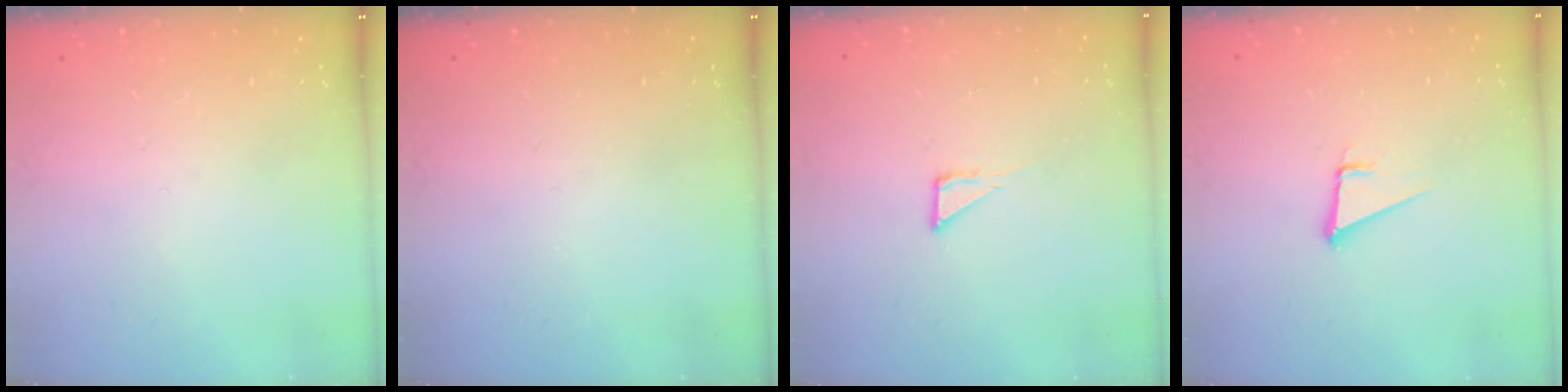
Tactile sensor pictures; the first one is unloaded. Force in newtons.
{"total": 0.0}
{"total": 3.6, "press": 3.6, "slide": 0.3}
{"total": 4.8, "press": 3.6, "slide": 3.1}